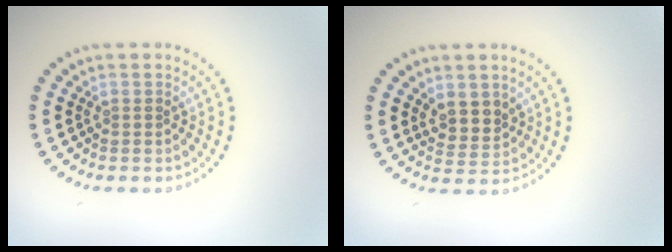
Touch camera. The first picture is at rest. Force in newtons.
{"total": 2.4, "press": 2.2, "slide": 1.0}